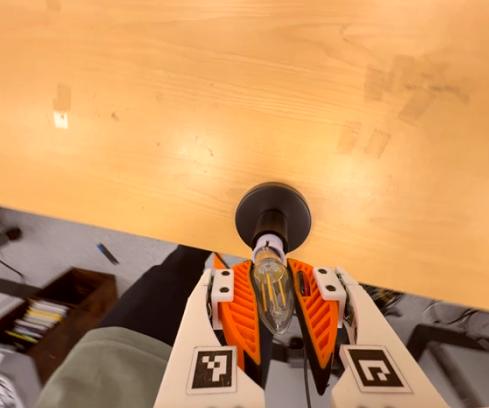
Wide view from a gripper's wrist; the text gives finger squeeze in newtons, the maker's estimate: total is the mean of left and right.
{"total": 19.9, "left": 19.6, "right": 20.2}